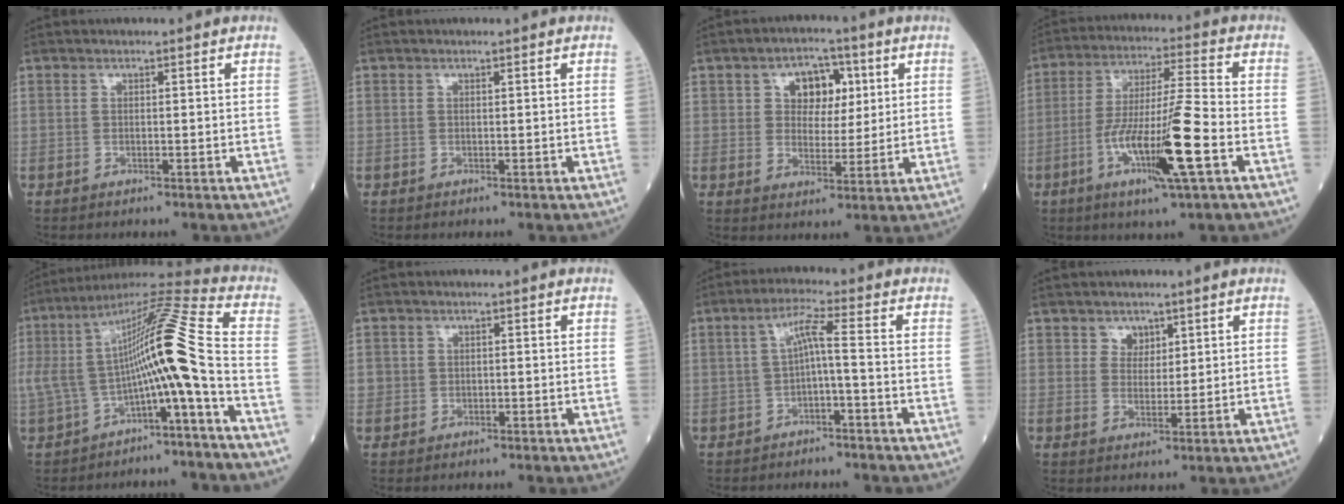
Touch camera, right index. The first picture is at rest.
{"total": 0.0}
{"total": 6.8, "force": [2.3, 4.5, 4.5], "torque": [-0.061, 0.019, 0.037]}
{"total": 13.9, "force": [-4.9, 0.3, 13.0], "torque": [-0.246, -0.012, -0.088]}
{"total": 16.1, "force": [-2.7, 0.5, 15.9], "torque": [-0.301, 0.046, -0.049]}
{"total": 1.4, "force": [-0.2, 1.3, 0.3], "torque": [-0.006, 0.003, -0.004]}
{"total": 4.2, "force": [-0.6, 0.1, 4.1], "torque": [-0.076, 0.021, -0.008]}
{"total": 2.6, "force": [1.7, 1.9, 0.6], "torque": [-0.005, -0.001, 0.027]}